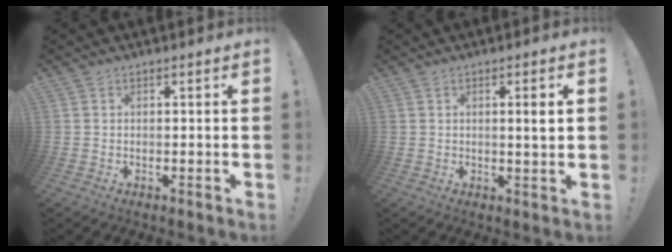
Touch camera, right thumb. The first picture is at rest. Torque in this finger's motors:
{"motor_torque": [-0.23, 0.23, -0.03, 0.29, 0.03]}